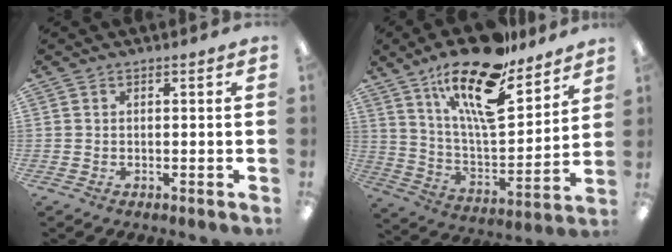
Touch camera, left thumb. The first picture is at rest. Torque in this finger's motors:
{"motor_torque": [0.38, 0.50, 1.38, -1.41, 0.16]}